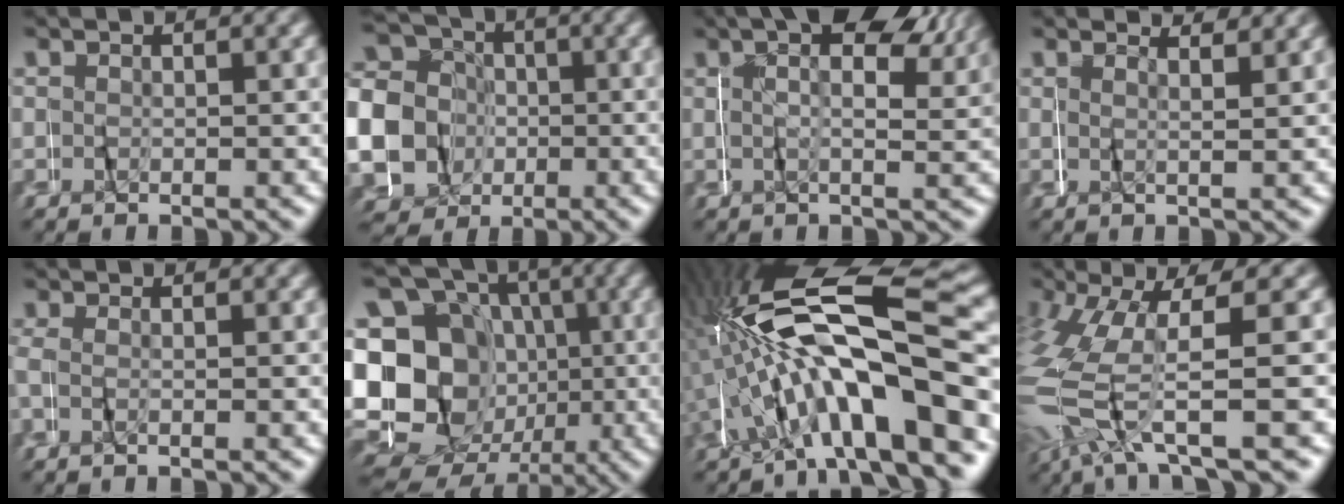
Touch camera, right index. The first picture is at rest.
{"total": 16.0, "force": [-1.4, 15.0, 5.5], "torque": [-0.145, -0.041, -0.031]}
{"total": 5.8, "force": [3.1, 1.7, 4.5], "torque": [-0.057, 0.022, 0.035]}
{"total": 1.6, "force": [1.0, -1.1, 0.6], "torque": [-0.021, 0.003, 0.017]}
{"total": 1.1, "force": [-1.0, 0.0, 0.5], "torque": [-0.019, 0.002, -0.019]}
{"total": 17.5, "force": [-1.7, 15.2, 8.7], "torque": [-0.179, -0.045, -0.028]}
{"total": 12.4, "force": [-0.1, 4.9, 11.4], "torque": [-0.219, 0.007, 0.003]}
{"total": 7.2, "force": [-1.5, 3.5, 6.0], "torque": [-0.160, -0.012, -0.019]}